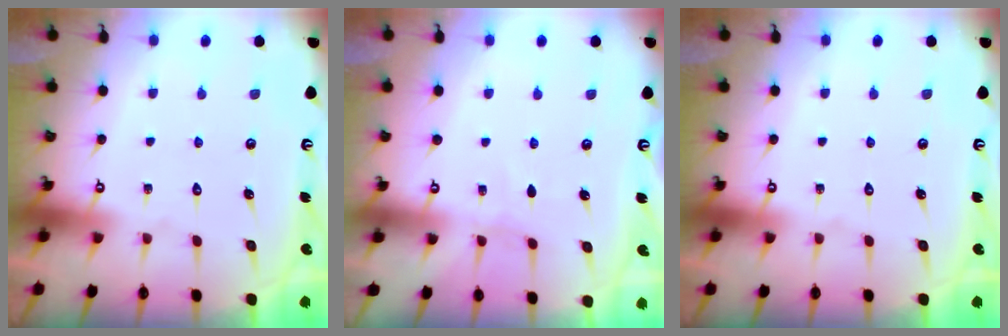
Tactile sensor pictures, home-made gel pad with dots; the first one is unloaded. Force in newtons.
{"total": 3.2, "press": 3.2, "slide": 0.4}
{"total": 0.0}